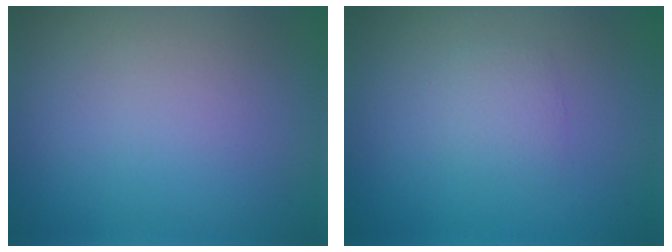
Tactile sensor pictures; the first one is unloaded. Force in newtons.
{"total": 1.4, "press": 1.4, "slide": 0.1}